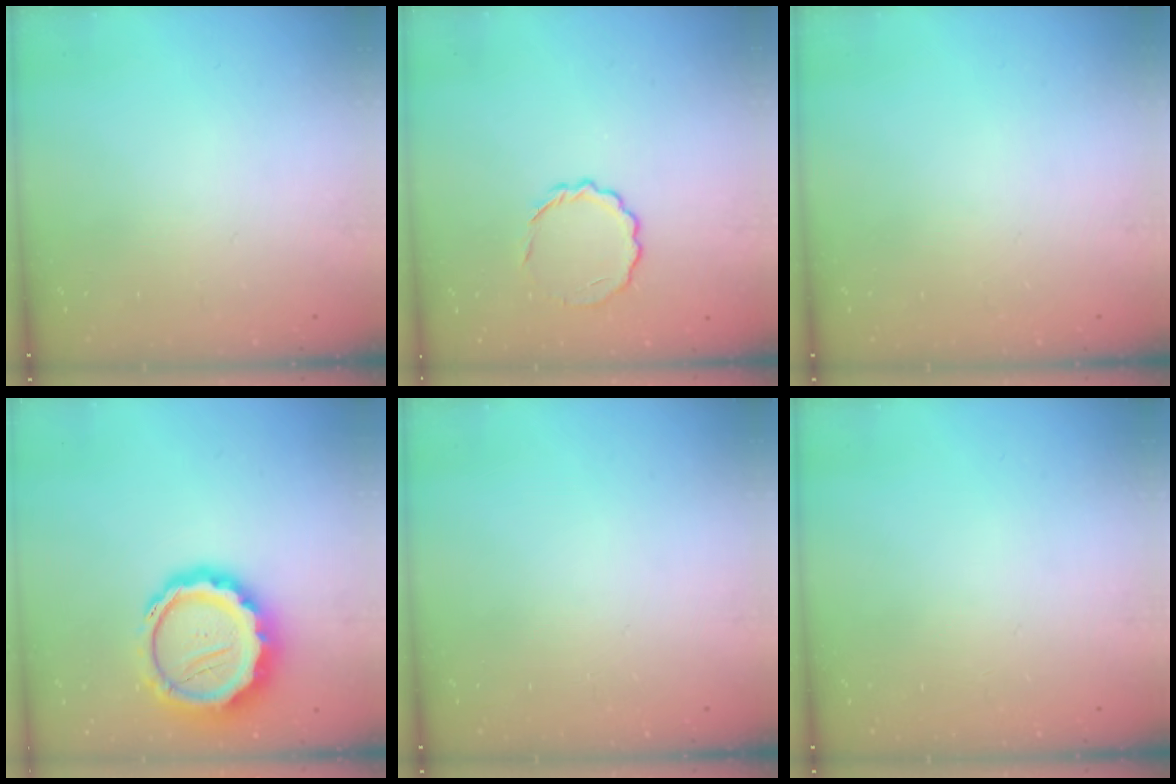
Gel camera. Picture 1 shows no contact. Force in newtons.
{"total": 5.5, "press": 5.3, "slide": 1.6}
{"total": 0.0}
{"total": 15.2, "press": 14.8, "slide": 3.4}
{"total": 0.0}
{"total": 0.0}